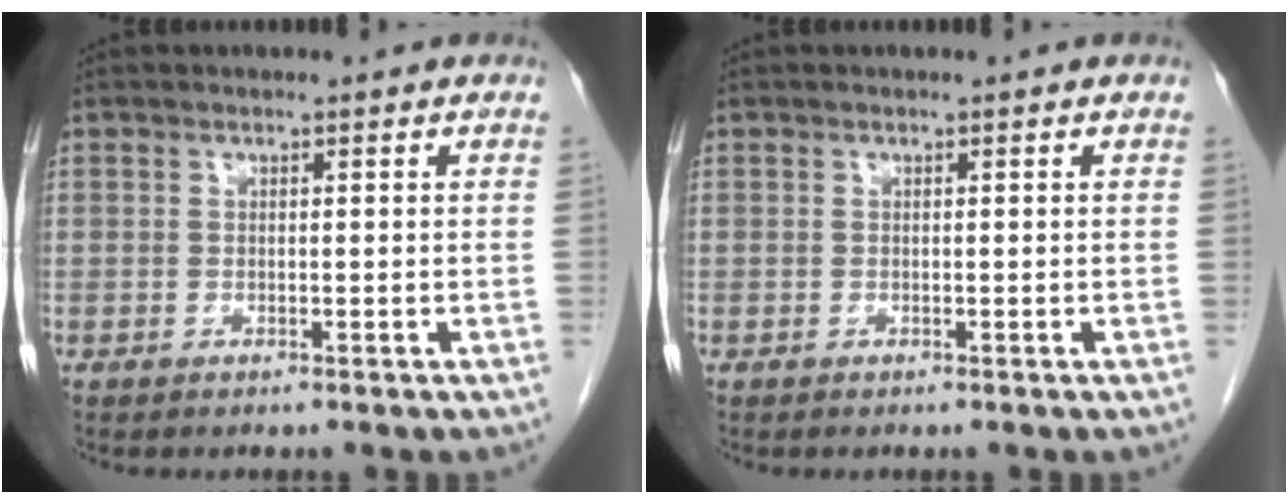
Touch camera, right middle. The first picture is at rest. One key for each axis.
{"total": 0.0}